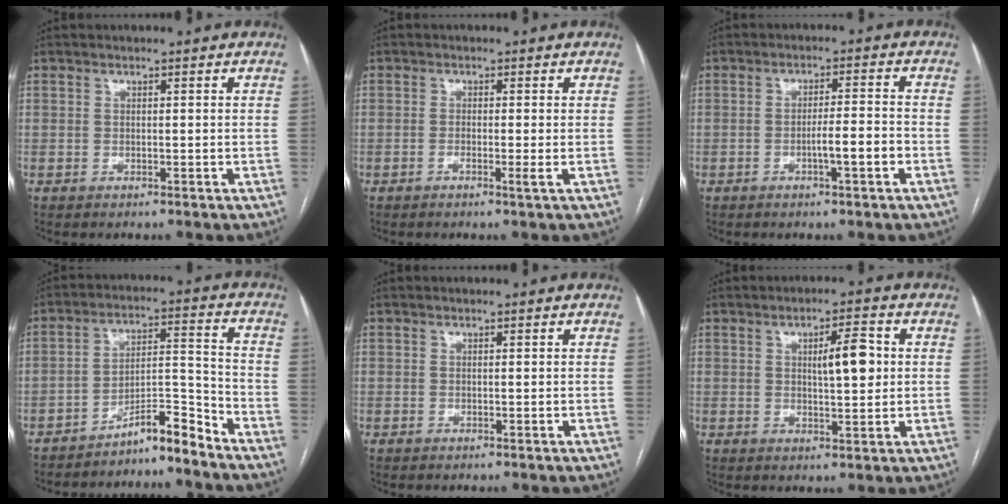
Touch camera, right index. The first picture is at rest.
{"total": 1.5, "force": [-0.5, -0.2, 1.4], "torque": [-0.024, -0.003, -0.010]}
{"total": 4.6, "force": [-1.8, 0.2, 4.3], "torque": [-0.066, 0.003, -0.028]}
{"total": 7.3, "force": [-6.7, 0.1, 3.0], "torque": [-0.041, 0.024, -0.112]}
{"total": 0.0}
{"total": 6.2, "force": [1.1, 1.4, 5.9], "torque": [-0.093, 0.007, 0.021]}